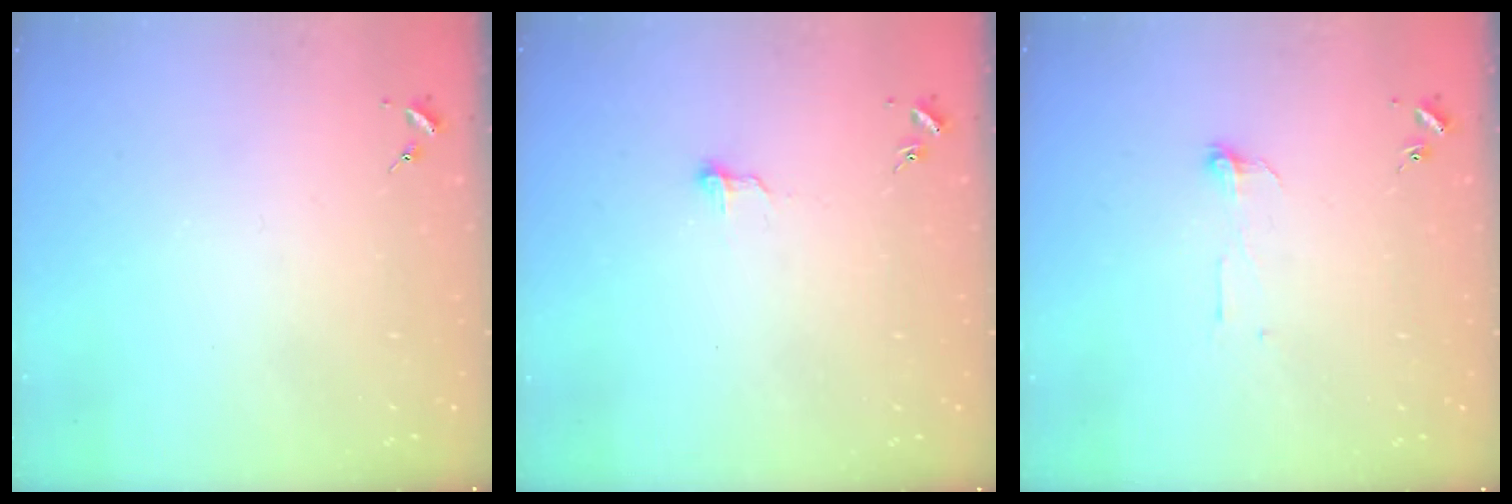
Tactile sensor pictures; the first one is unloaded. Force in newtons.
{"total": 5.6, "press": 5.5, "slide": 0.6}
{"total": 5.1, "press": 5.0, "slide": 0.5}